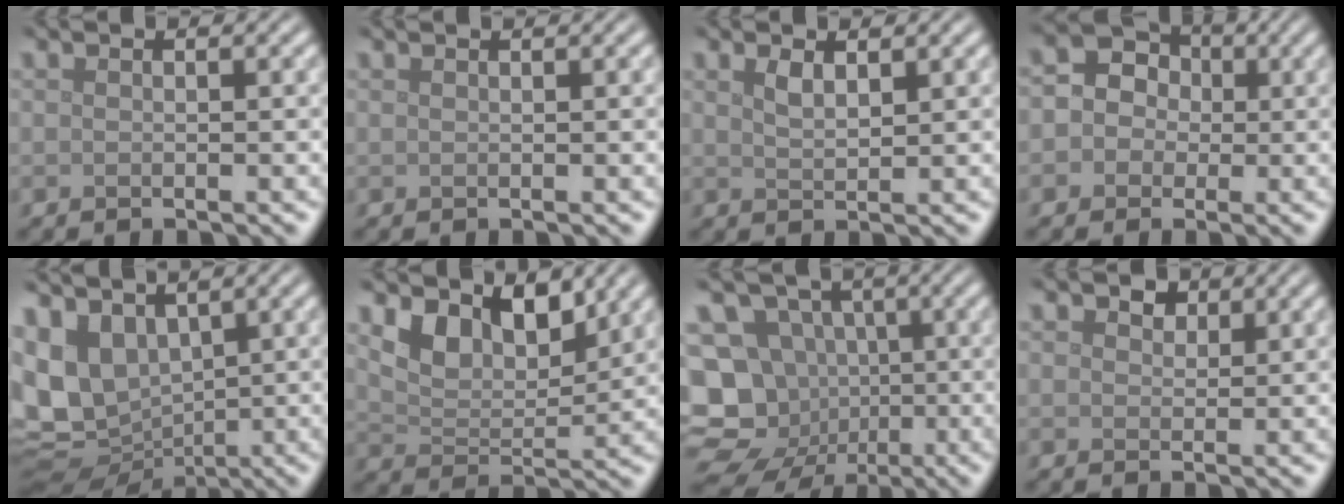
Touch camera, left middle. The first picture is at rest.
{"total": 0.9, "force": [0.6, 0.2, 0.6], "torque": [-0.003, 0.004, 0.006]}
{"total": 1.6, "force": [1.0, 0.5, 1.1], "torque": [-0.023, 0.000, 0.023]}
{"total": 5.4, "force": [0.6, 5.0, 2.0], "torque": [-0.014, 0.025, -0.026]}
{"total": 8.3, "force": [1.2, 6.5, 5.1], "torque": [-0.106, -0.006, 0.038]}
{"total": 4.9, "force": [3.3, 2.6, 2.6], "torque": [-0.055, -0.014, 0.056]}
{"total": 14.4, "force": [-4.1, 13.2, 4.4], "torque": [-0.115, -0.003, -0.074]}
{"total": 1.8, "force": [1.1, 1.2, 0.8], "torque": [-0.011, -0.002, 0.012]}